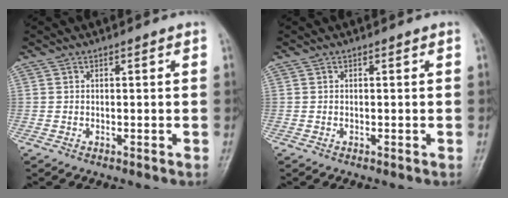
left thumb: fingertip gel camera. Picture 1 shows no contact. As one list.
[{"total": 0.0}]